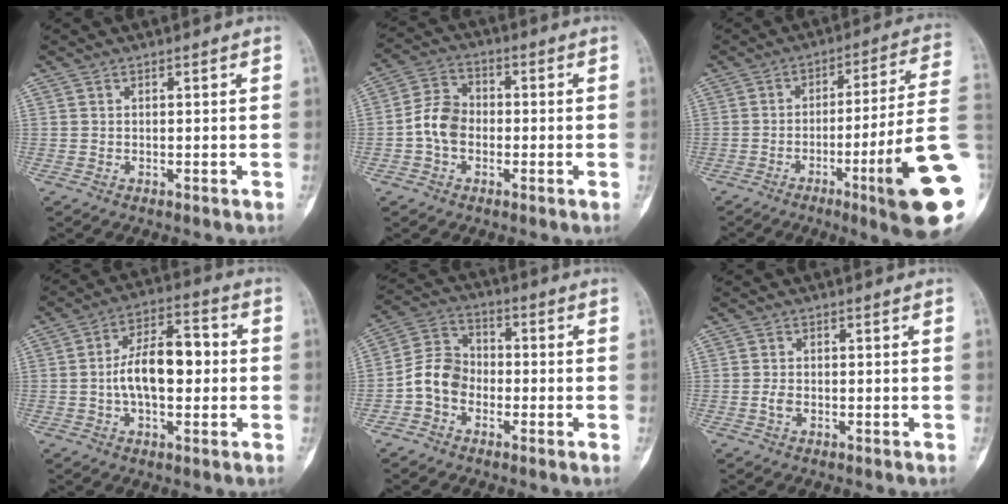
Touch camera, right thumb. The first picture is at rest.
{"total": 7.1, "force": [-1.4, 5.4, 4.5], "torque": [-0.071, 0.025, -0.040]}
{"total": 19.3, "force": [-6.1, 0.6, 18.3], "torque": [-0.215, 0.014, -0.093]}
{"total": 12.0, "force": [-0.5, 6.3, 10.3], "torque": [-0.160, 0.033, -0.014]}
{"total": 7.8, "force": [-2.5, 6.2, 4.0], "torque": [-0.062, 0.033, -0.061]}
{"total": 1.4, "force": [-0.4, 0.8, 1.0], "torque": [-0.023, 0.000, -0.010]}